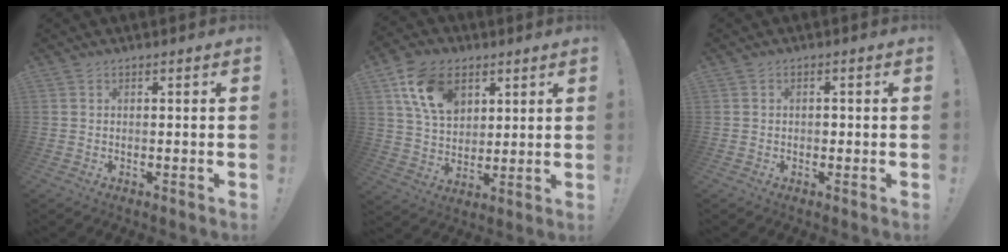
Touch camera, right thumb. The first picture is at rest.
{"total": 14.7, "force": [7.0, 10.0, 8.1], "torque": [-0.133, -0.019, 0.137]}
{"total": 1.0, "force": [-0.4, 0.8, 0.3], "torque": [-0.005, 0.004, -0.008]}